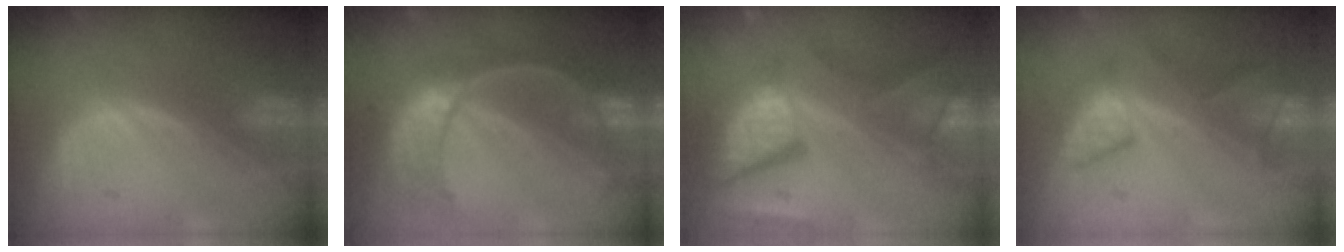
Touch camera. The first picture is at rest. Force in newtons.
{"total": 9.7, "press": 8.6, "slide": 4.5}
{"total": 12.4, "press": 10.2, "slide": 7.1}
{"total": 5.9, "press": 5.7, "slide": 1.1}